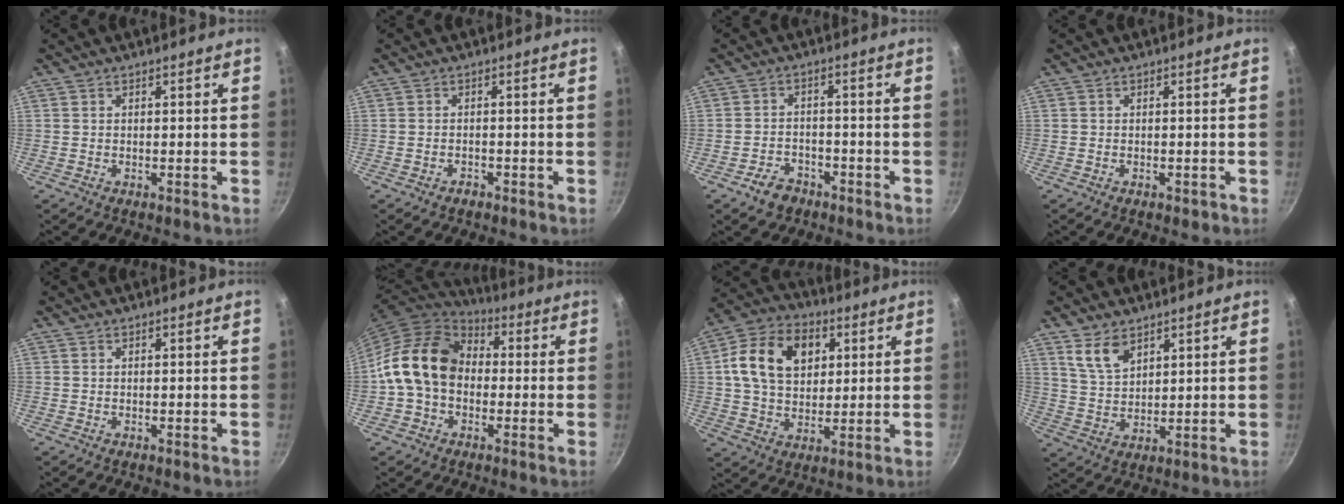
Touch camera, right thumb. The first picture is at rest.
{"total": 1.3, "force": [-1.0, 0.7, 0.4], "torque": [-0.009, 0.012, -0.015]}
{"total": 5.1, "force": [-3.3, 3.4, 1.9], "torque": [-0.022, 0.033, -0.052]}
{"total": 1.1, "force": [-0.6, 0.7, 0.6], "torque": [-0.009, 0.002, -0.007]}
{"total": 0.0}
{"total": 15.5, "force": [-0.3, 11.9, 10.0], "torque": [-0.147, 0.037, -0.021]}
{"total": 16.0, "force": [4.3, 11.4, 10.4], "torque": [-0.159, 0.005, 0.062]}
{"total": 6.7, "force": [4.2, 3.6, 3.8], "torque": [-0.059, -0.023, 0.089]}